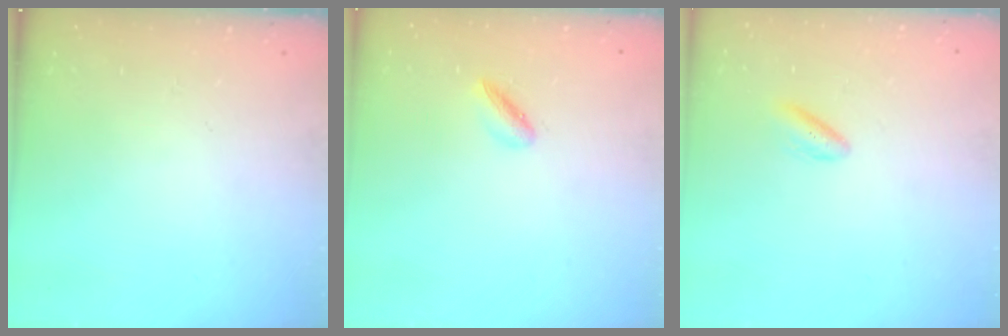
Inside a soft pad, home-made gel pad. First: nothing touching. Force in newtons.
{"total": 3.2, "press": 3.1, "slide": 0.8}
{"total": 2.8, "press": 2.5, "slide": 1.3}